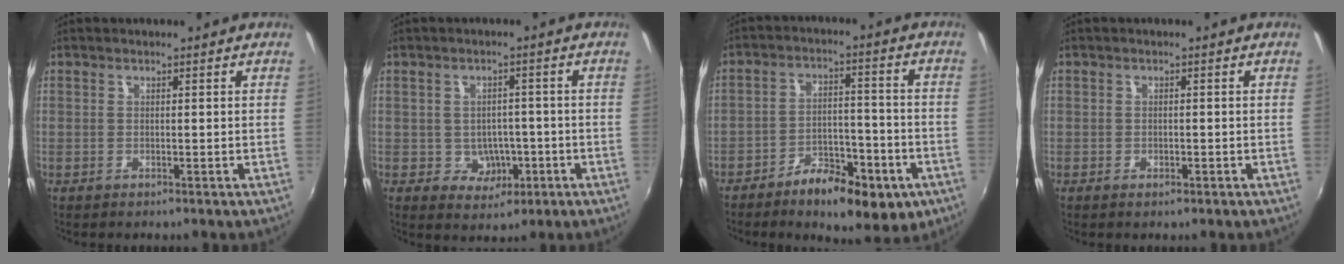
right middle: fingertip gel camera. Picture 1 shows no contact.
{"total": 5.0, "force": [-1.4, 4.5, 1.8], "torque": [-0.040, 0.011, -0.005]}
{"total": 13.2, "force": [-7.7, 5.7, 9.1], "torque": [-0.155, 0.001, -0.108]}
{"total": 1.1, "force": [-0.6, 0.8, 0.5], "torque": [-0.008, -0.002, -0.010]}